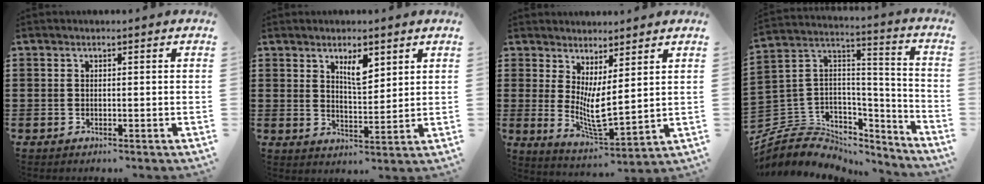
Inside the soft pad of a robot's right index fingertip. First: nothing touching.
{"total": 4.6, "force": [2.6, 1.7, 3.4], "torque": [-0.059, -0.001, 0.043]}
{"total": 5.3, "force": [2.1, 1.0, 4.8], "torque": [-0.104, -0.019, 0.037]}
{"total": 6.4, "force": [-4.1, 4.9, 0.8], "torque": [-0.051, -0.015, -0.082]}